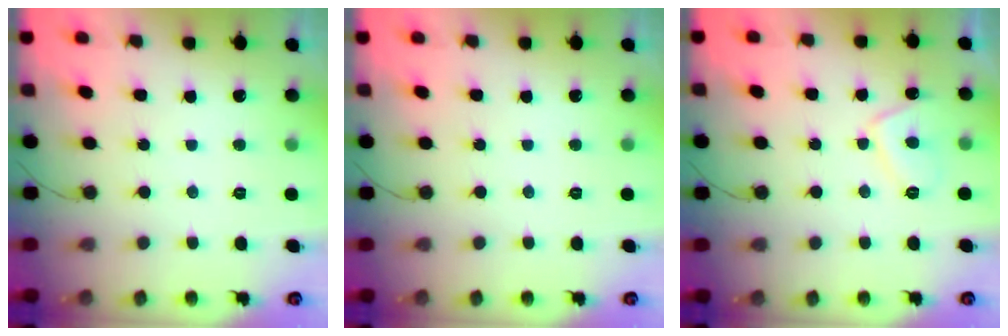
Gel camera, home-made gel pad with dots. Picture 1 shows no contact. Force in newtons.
{"total": 0.0}
{"total": 5.4, "press": 5.2, "slide": 1.2}